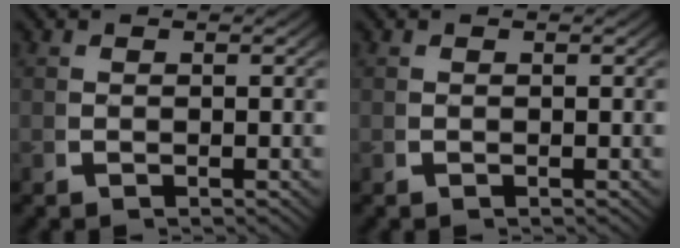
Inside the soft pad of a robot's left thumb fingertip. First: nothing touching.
{"total": 0.0}